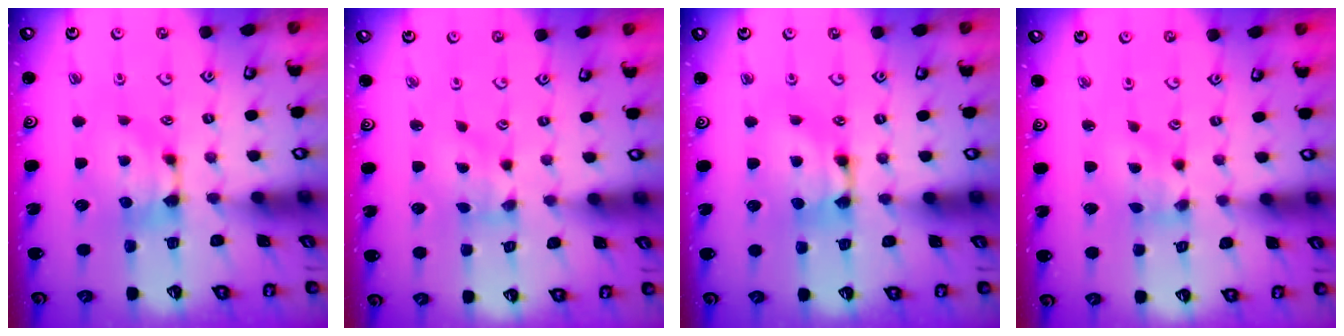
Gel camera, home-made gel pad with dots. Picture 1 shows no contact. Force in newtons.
{"total": 1.3, "press": 0.7, "slide": 1.1}
{"total": 2.0, "press": 2.0, "slide": 0.1}
{"total": 1.3, "press": 0.3, "slide": 1.3}